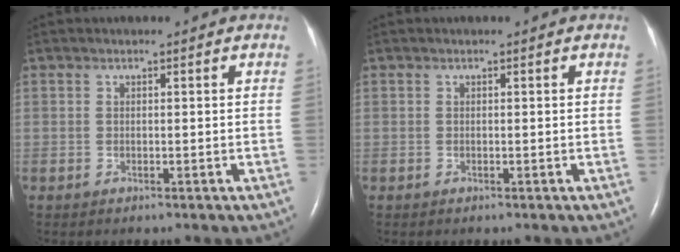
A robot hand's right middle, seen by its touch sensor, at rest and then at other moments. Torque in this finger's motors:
{"motor_torque": [-0.01, 0.15, 0.00, 0.00]}